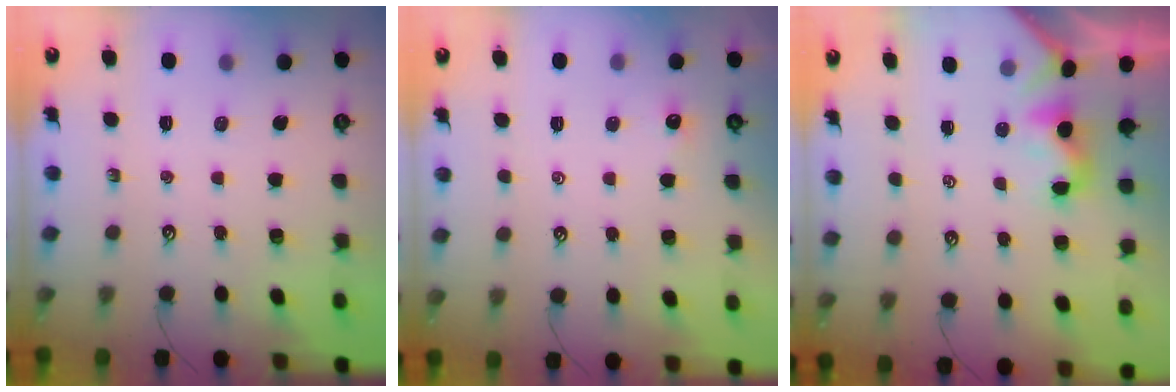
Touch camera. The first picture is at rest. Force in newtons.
{"total": 2.4, "press": 2.3, "slide": 0.3}
{"total": 2.0, "press": 2.0, "slide": 0.5}